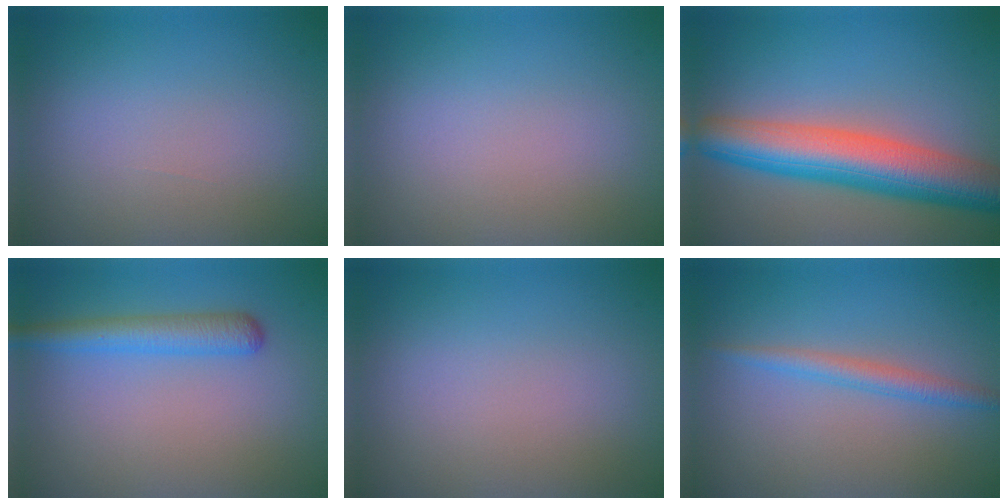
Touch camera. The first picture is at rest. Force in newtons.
{"total": 0.0}
{"total": 9.0, "press": 8.9, "slide": 0.3}
{"total": 3.2, "press": 3.2, "slide": 0.1}
{"total": 0.0}
{"total": 1.9, "press": 1.9, "slide": 0.1}